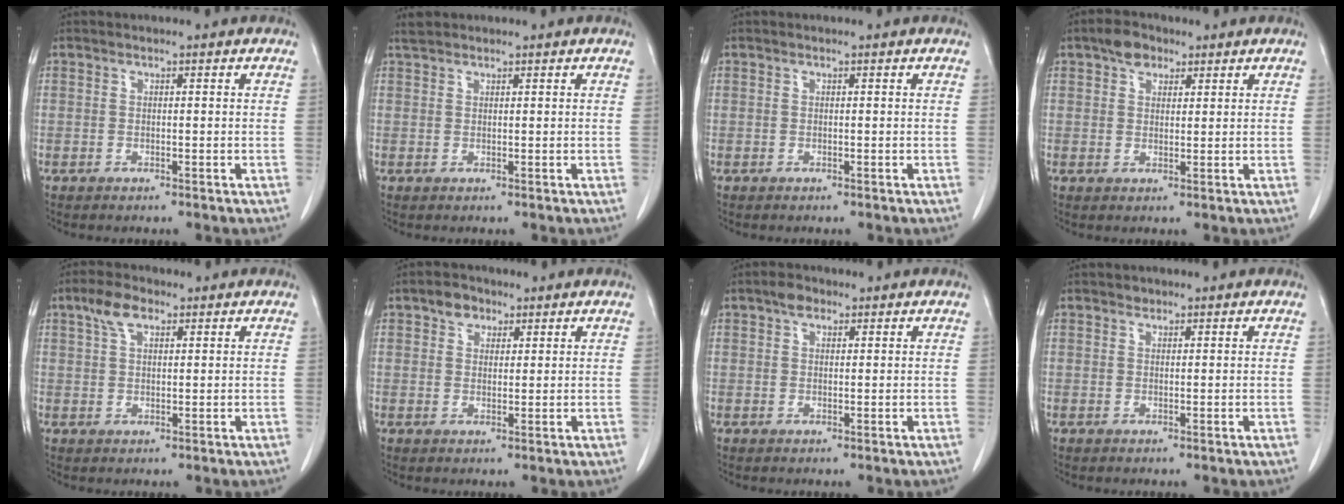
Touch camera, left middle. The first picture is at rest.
{"total": 1.5, "force": [1.4, 0.5, 0.2], "torque": [-0.009, 0.009, 0.027]}
{"total": 0.0}
{"total": 3.5, "force": [2.2, 2.2, 1.6], "torque": [-0.032, 0.010, 0.040]}
{"total": 4.2, "force": [2.4, 1.9, 2.9], "torque": [-0.064, 0.013, 0.048]}
{"total": 3.1, "force": [1.9, 2.2, 1.1], "torque": [-0.021, 0.008, 0.031]}
{"total": 2.0, "force": [1.3, 1.2, 1.0], "torque": [-0.019, 0.007, 0.020]}
{"total": 0.7, "force": [0.5, 0.4, 0.0], "torque": [-0.002, -0.004, 0.006]}